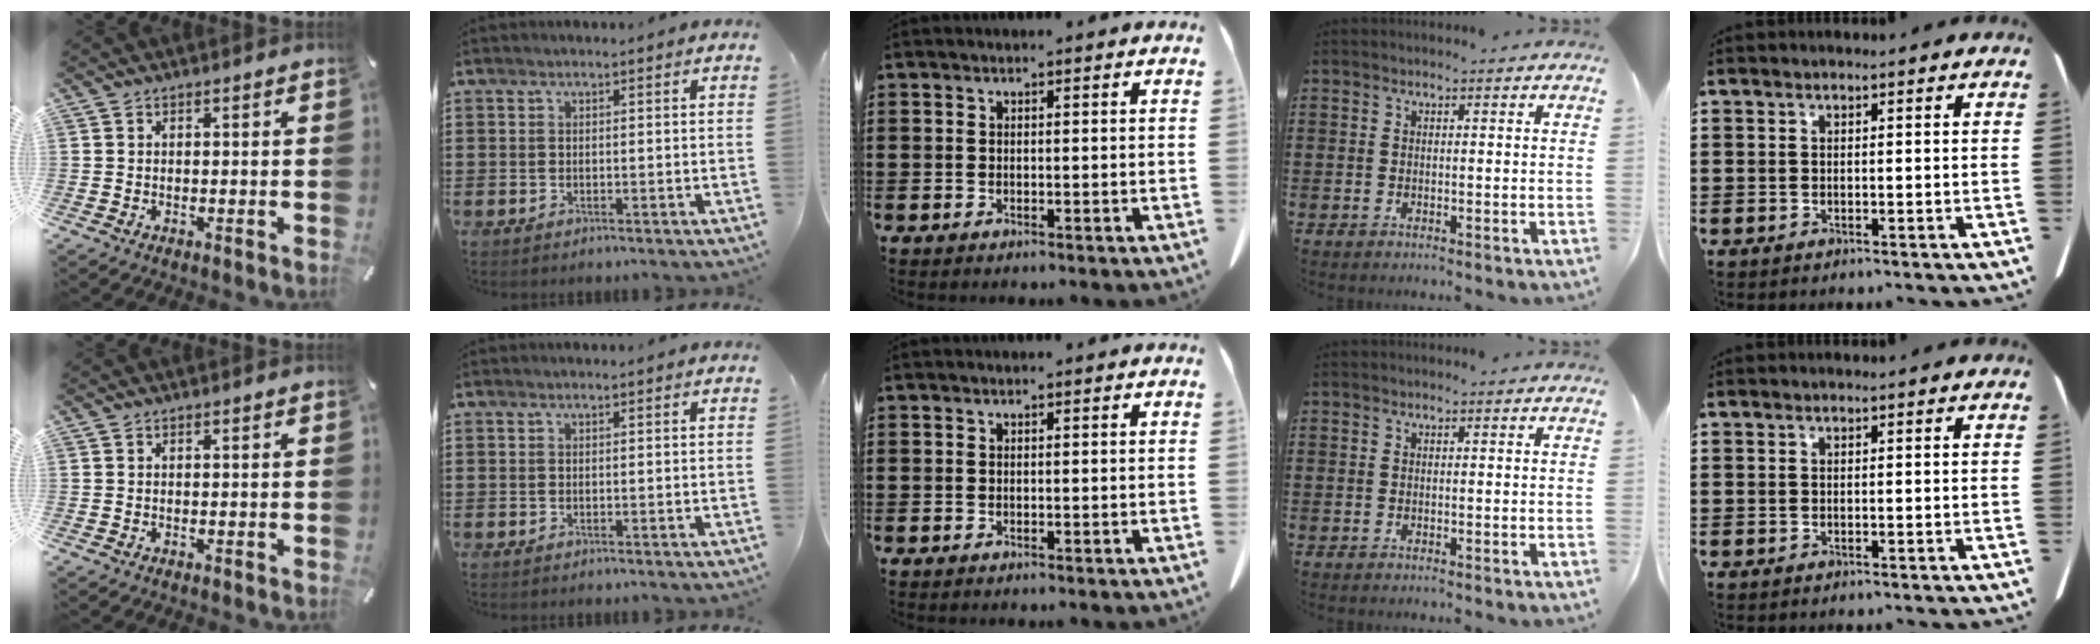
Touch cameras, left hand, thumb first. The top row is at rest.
{}